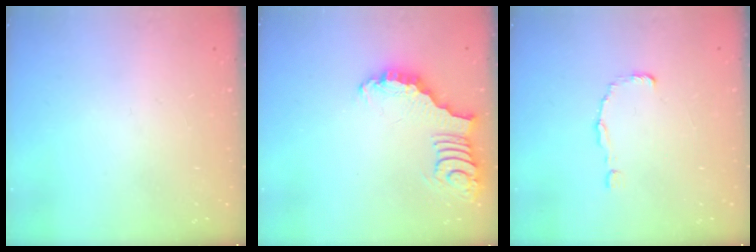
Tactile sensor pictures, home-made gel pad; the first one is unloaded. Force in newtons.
{"total": 3.5, "press": 3.5, "slide": 0.6}
{"total": 0.7, "press": 0.7, "slide": 0.0}